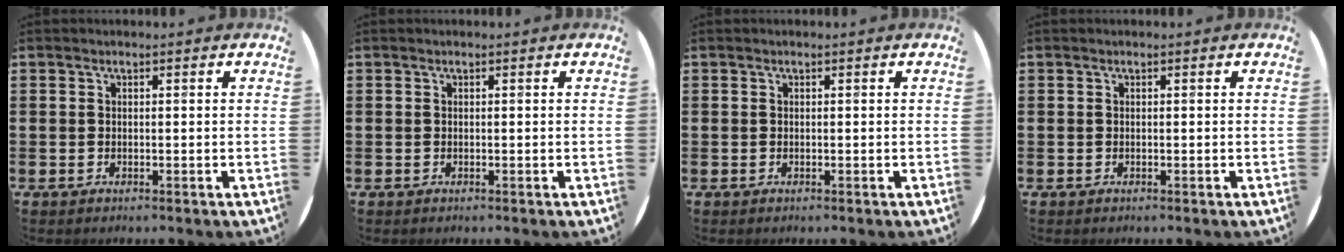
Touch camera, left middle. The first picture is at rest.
{"total": 0.0}
{"total": 0.0}
{"total": 0.0}